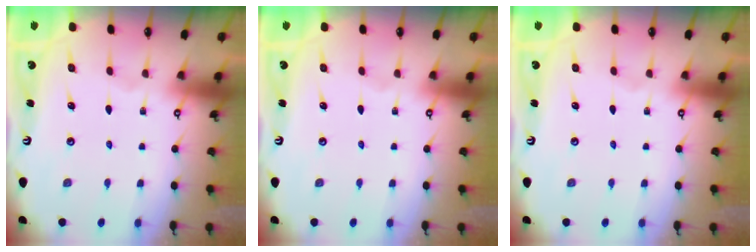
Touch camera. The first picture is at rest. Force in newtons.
{"total": 0.0}
{"total": 0.0}